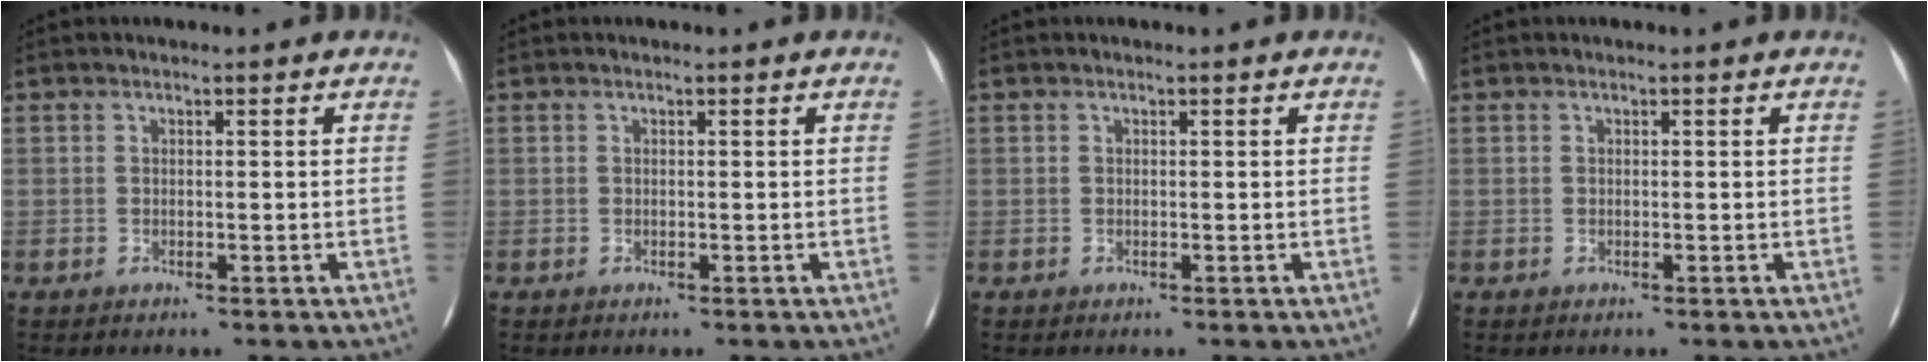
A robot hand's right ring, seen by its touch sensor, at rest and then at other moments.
{"total": 0.0}
{"total": 0.0}
{"total": 0.0}